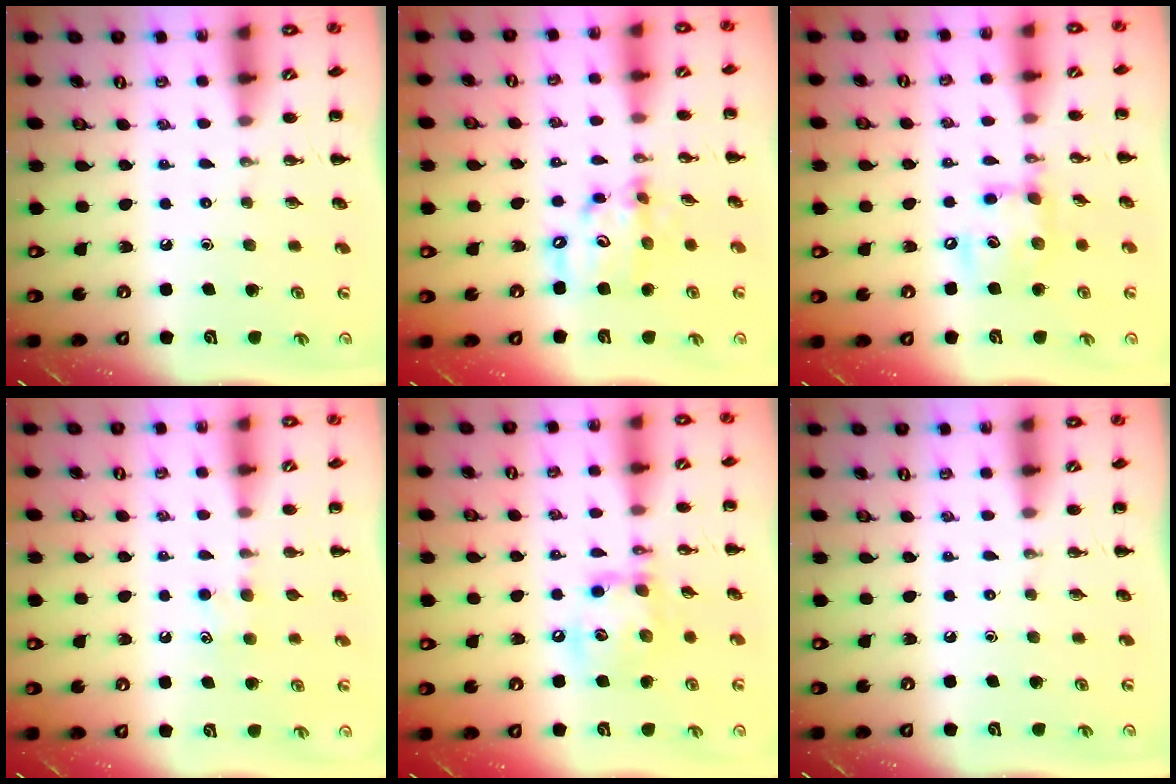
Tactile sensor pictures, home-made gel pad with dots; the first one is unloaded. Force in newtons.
{"total": 12.3, "press": 12.0, "slide": 2.8}
{"total": 12.1, "press": 12.0, "slide": 1.8}
{"total": 5.8, "press": 5.5, "slide": 1.7}
{"total": 13.6, "press": 13.5, "slide": 1.2}
{"total": 0.0}